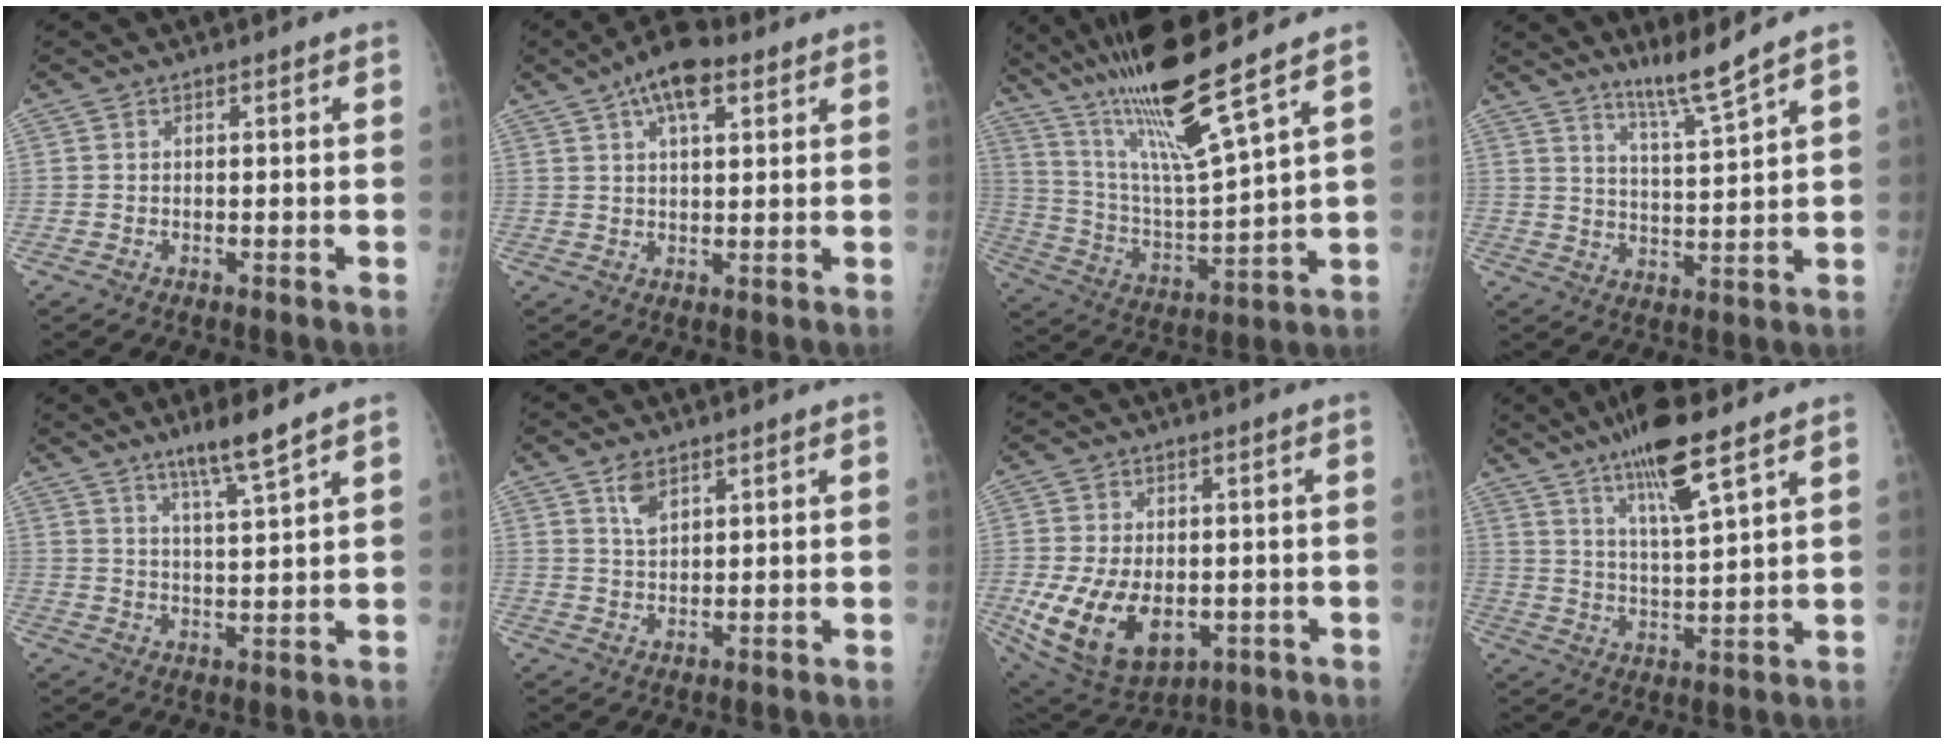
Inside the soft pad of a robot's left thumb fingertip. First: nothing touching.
{"total": 9.1, "force": [4.8, 3.7, 6.8], "torque": [-0.104, 0.003, 0.078]}
{"total": 18.8, "force": [13.4, 0.5, 13.1], "torque": [-0.227, -0.063, 0.251]}
{"total": 6.5, "force": [5.3, -1.1, 3.5], "torque": [-0.061, -0.052, 0.101]}
{"total": 6.5, "force": [4.8, -0.3, 4.4], "torque": [-0.078, -0.035, 0.088]}
{"total": 3.7, "force": [2.3, 1.9, 2.1], "torque": [-0.027, -0.012, 0.048]}
{"total": 15.9, "force": [-3.3, 10.4, 11.6], "torque": [-0.207, -0.009, -0.029]}
{"total": 11.7, "force": [7.5, 1.7, 8.8], "torque": [-0.156, -0.036, 0.134]}